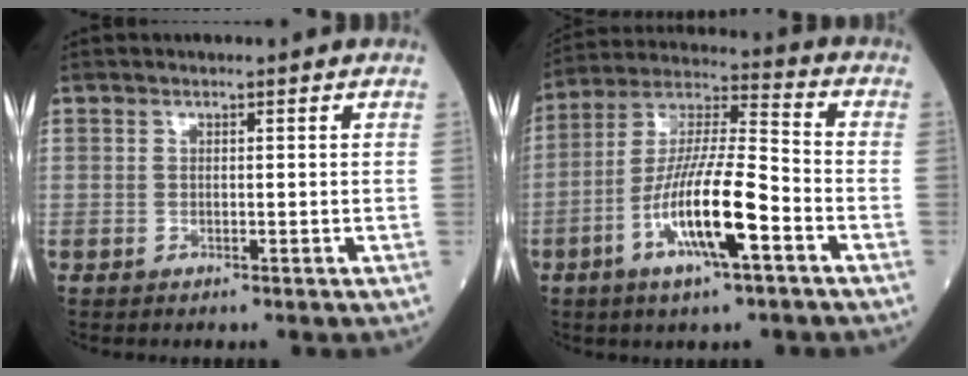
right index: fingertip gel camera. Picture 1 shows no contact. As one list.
[{"total": 14.2, "force": [-5.4, 1.8, 13.0], "torque": [-0.252, -0.005, -0.100]}]